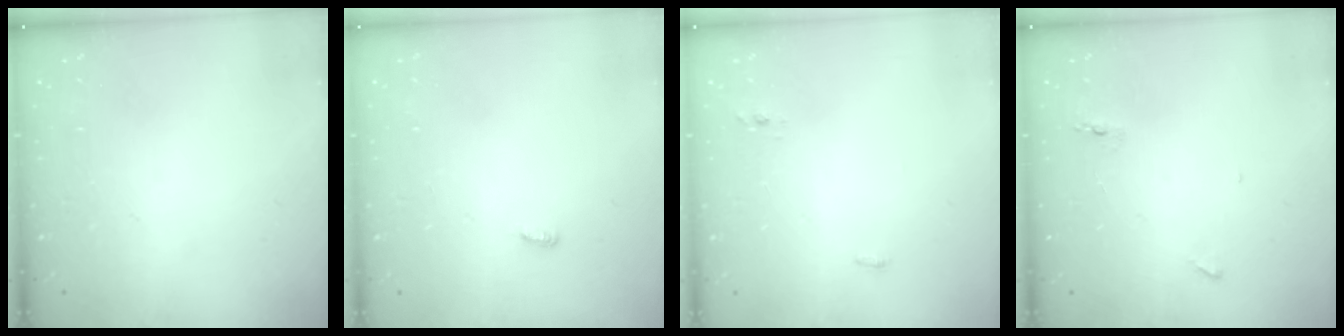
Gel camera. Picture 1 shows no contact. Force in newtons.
{"total": 2.6, "press": 2.6, "slide": 0.2}
{"total": 3.4, "press": 3.2, "slide": 1.1}
{"total": 4.7, "press": 4.5, "slide": 1.4}